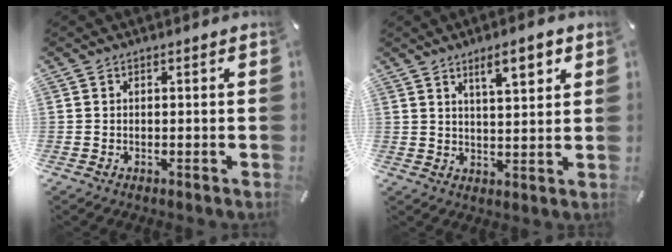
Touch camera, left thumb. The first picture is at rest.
{"total": 8.1, "force": [4.9, 2.4, 5.9], "torque": [-0.086, -0.020, 0.078]}